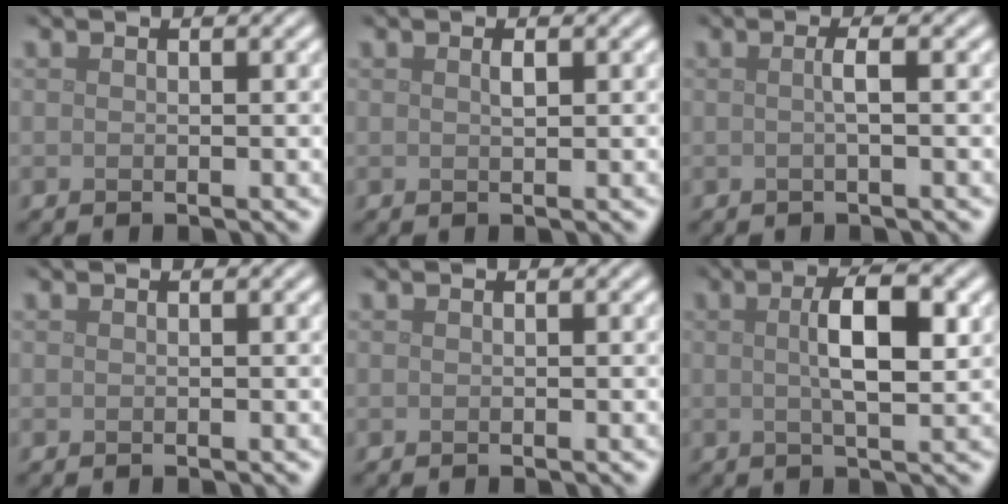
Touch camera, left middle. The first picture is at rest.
{"total": 0.8, "force": [0.3, 0.2, 0.7], "torque": [-0.014, 0.001, 0.006]}
{"total": 1.4, "force": [0.0, 0.3, 1.4], "torque": [-0.023, 0.003, -0.003]}
{"total": 0.0}
{"total": 0.0}
{"total": 5.3, "force": [0.9, 1.5, 5.0], "torque": [-0.085, 0.006, 0.013]}